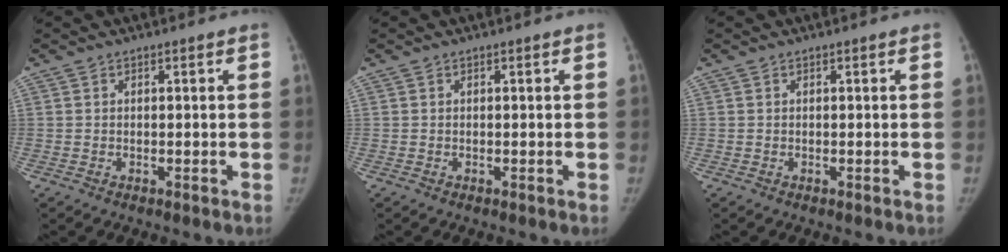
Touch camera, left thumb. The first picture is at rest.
{"total": 0.0}
{"total": 0.0}